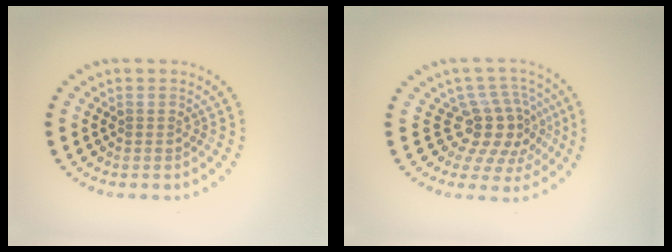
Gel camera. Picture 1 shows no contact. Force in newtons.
{"total": 4.4, "press": 3.4, "slide": 2.8}